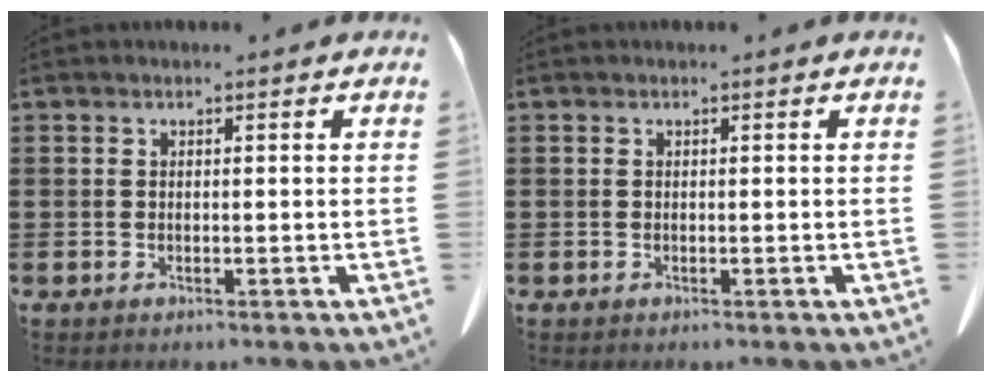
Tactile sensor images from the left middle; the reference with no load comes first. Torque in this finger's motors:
{"motor_torque": [-0.36, -0.36, 0.02, 0.01]}